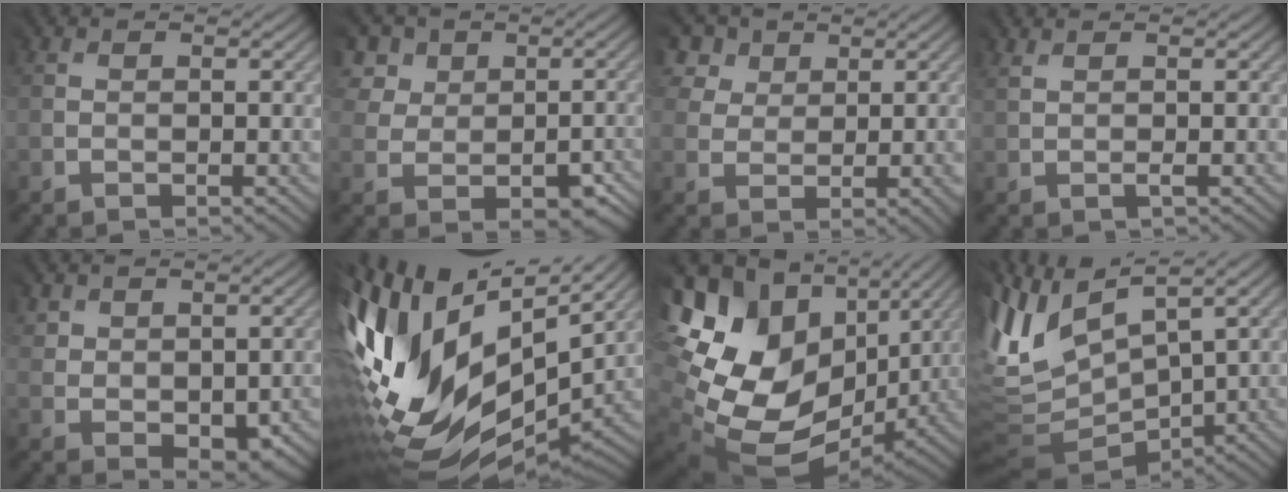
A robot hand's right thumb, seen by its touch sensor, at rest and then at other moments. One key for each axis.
{"total": 6.5, "fx": 2.1, "fy": 5.9, "fz": 1.7, "tx": -0.044, "ty": 0.012, "tz": 0.036}
{"total": 6.2, "fx": 3.9, "fy": 4.6, "fz": 1.8, "tx": -0.070, "ty": 0.015, "tz": 0.073}
{"total": 1.0, "fx": 0.8, "fy": -0.3, "fz": 0.5, "tx": -0.019, "ty": 0.003, "tz": 0.015}
{"total": 3.3, "fx": 1.4, "fy": 2.6, "fz": 1.3, "tx": -0.047, "ty": -0.007, "tz": 0.034}
{"total": 18.0, "fx": 3.5, "fy": 9.0, "fz": 15.2, "tx": -0.325, "ty": -0.005, "tz": 0.069}
{"total": 18.5, "fx": 1.5, "fy": 14.4, "fz": 11.6, "tx": -0.282, "ty": -0.041, "tz": 0.083}
{"total": 7.8, "fx": 2.8, "fy": 3.9, "fz": 6.1, "tx": -0.182, "ty": 0.017, "tz": 0.059}